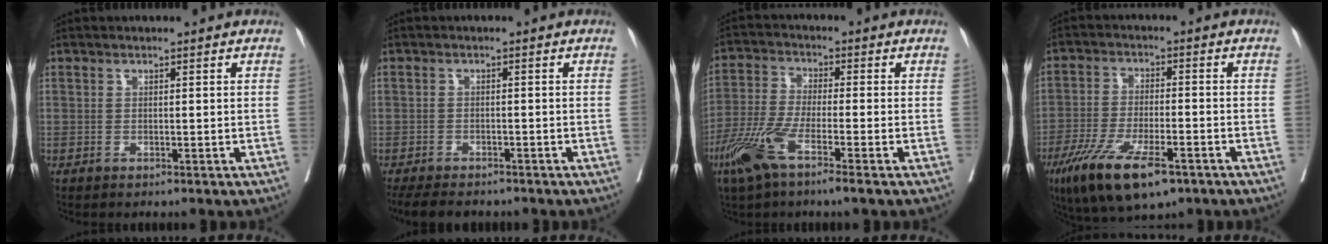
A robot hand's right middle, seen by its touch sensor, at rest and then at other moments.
{"total": 8.6, "force": [-7.3, 2.9, 3.6], "torque": [-0.057, -0.008, -0.106]}
{"total": 8.3, "force": [-4.7, 0.7, 6.8], "torque": [-0.152, -0.016, -0.098]}
{"total": 12.5, "force": [-7.5, 3.5, 9.4], "torque": [-0.174, -0.025, -0.125]}